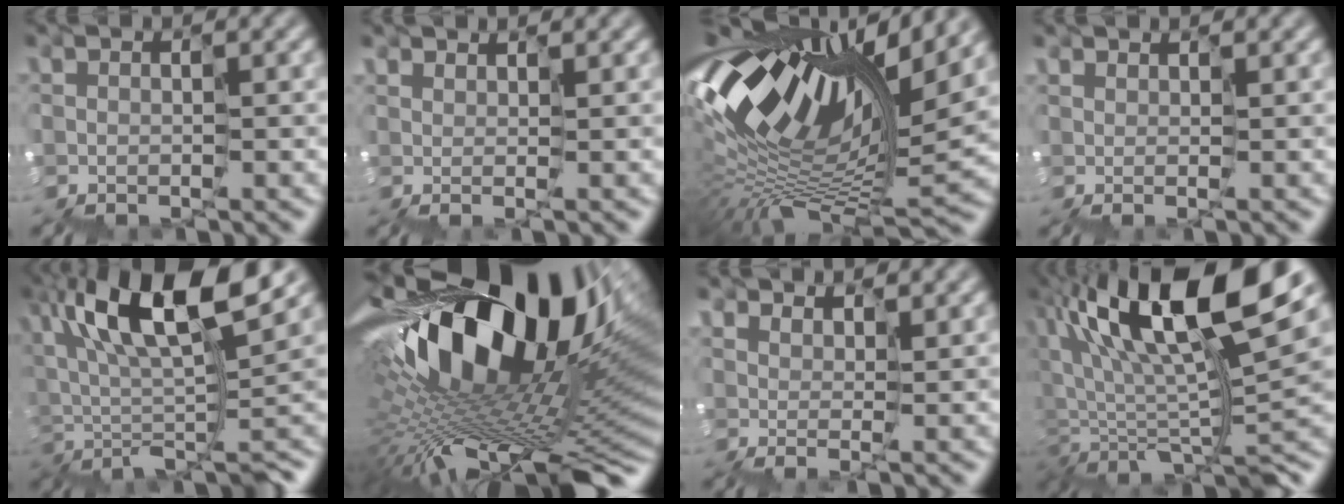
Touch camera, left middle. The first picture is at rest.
{"total": 1.6, "force": [1.4, -0.6, 0.2], "torque": [-0.005, 0.002, 0.032]}
{"total": 13.5, "force": [6.1, 4.6, 11.1], "torque": [-0.227, 0.024, 0.105]}
{"total": 1.3, "force": [1.1, -0.6, 0.2], "torque": [-0.005, 0.002, 0.023]}
{"total": 11.4, "force": [5.0, 2.2, 10.0], "torque": [-0.148, 0.016, 0.090]}
{"total": 17.2, "force": [3.6, 8.0, 14.8], "torque": [-0.248, -0.016, 0.074]}
{"total": 2.1, "force": [1.9, -0.7, -0.3], "torque": [0.001, -0.001, 0.042]}
{"total": 12.8, "force": [4.7, 4.3, 11.1], "torque": [-0.199, 0.011, 0.089]}